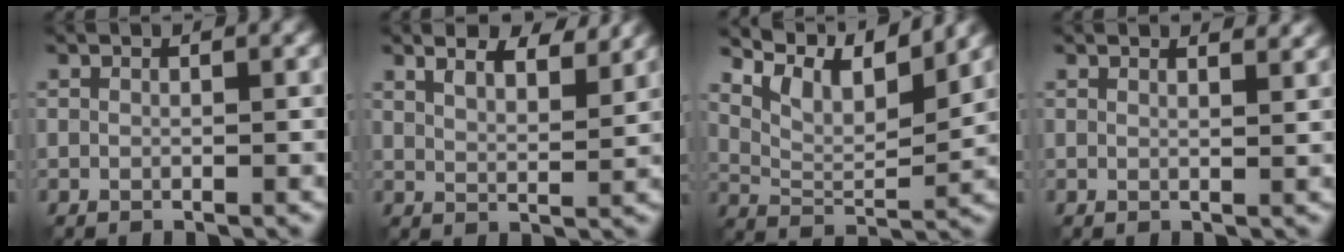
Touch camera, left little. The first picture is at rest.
{"total": 5.8, "force": [4.4, 1.7, 3.3], "torque": [-0.054, 0.008, 0.053]}
{"total": 6.9, "force": [4.9, 2.2, 4.3], "torque": [-0.082, 0.001, 0.091]}
{"total": 2.6, "force": [2.4, 0.6, 0.8], "torque": [-0.008, 0.005, 0.025]}